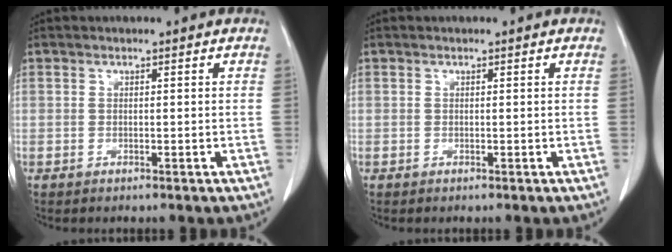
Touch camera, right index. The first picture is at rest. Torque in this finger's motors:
{"motor_torque": [0.07, 0.01, 0.01, 0.01]}